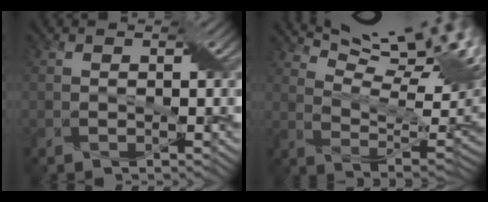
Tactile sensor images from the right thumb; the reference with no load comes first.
{"total": 17.8, "force": [11.3, 4.8, 12.8], "torque": [-0.208, 0.017, 0.166]}